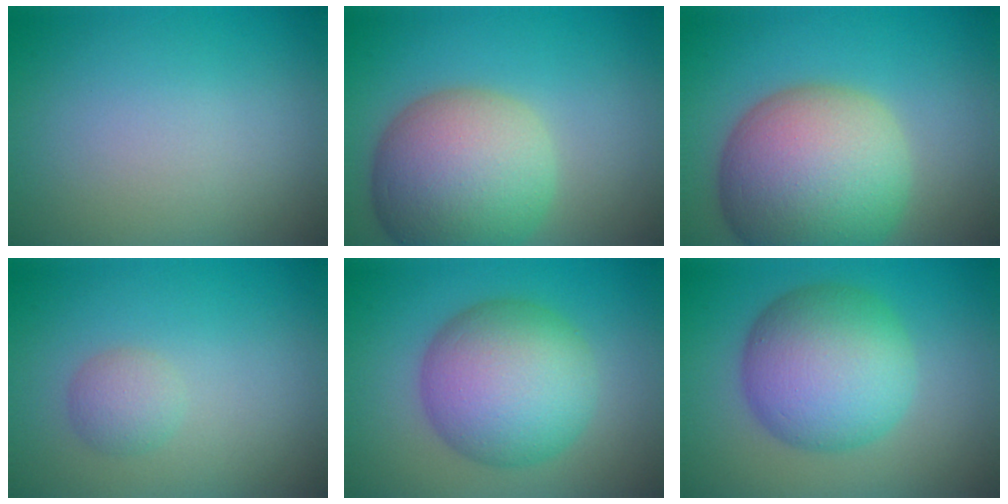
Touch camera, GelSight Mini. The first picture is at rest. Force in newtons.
{"total": 10.5, "press": 10.4, "slide": 0.7}
{"total": 12.8, "press": 12.7, "slide": 0.7}
{"total": 1.7, "press": 1.7, "slide": 0.1}
{"total": 9.2, "press": 9.2, "slide": 0.4}
{"total": 8.9, "press": 8.9, "slide": 0.3}